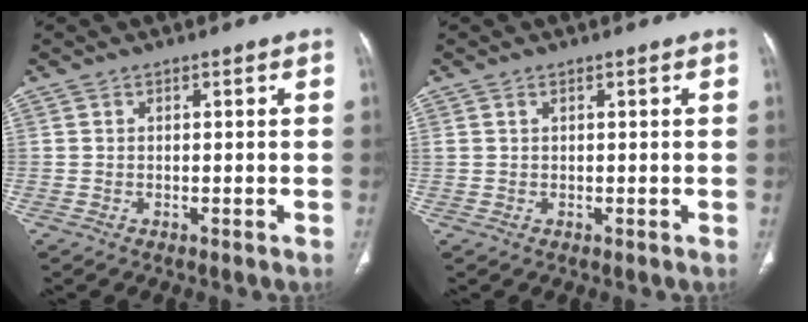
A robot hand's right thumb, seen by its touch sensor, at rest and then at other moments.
{"total": 0.7, "force": [0.4, 0.3, 0.4], "torque": [-0.009, 0.004, 0.011]}